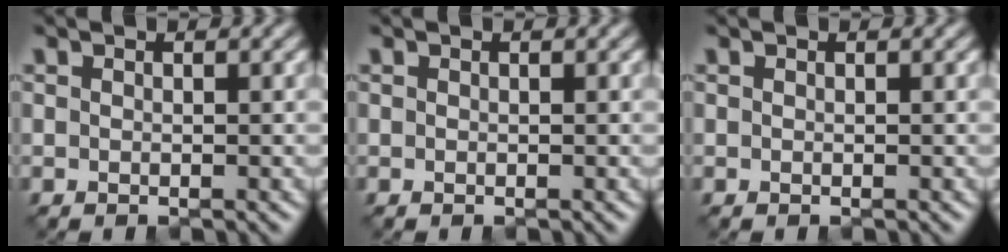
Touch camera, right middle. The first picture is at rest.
{"total": 0.0}
{"total": 0.0}